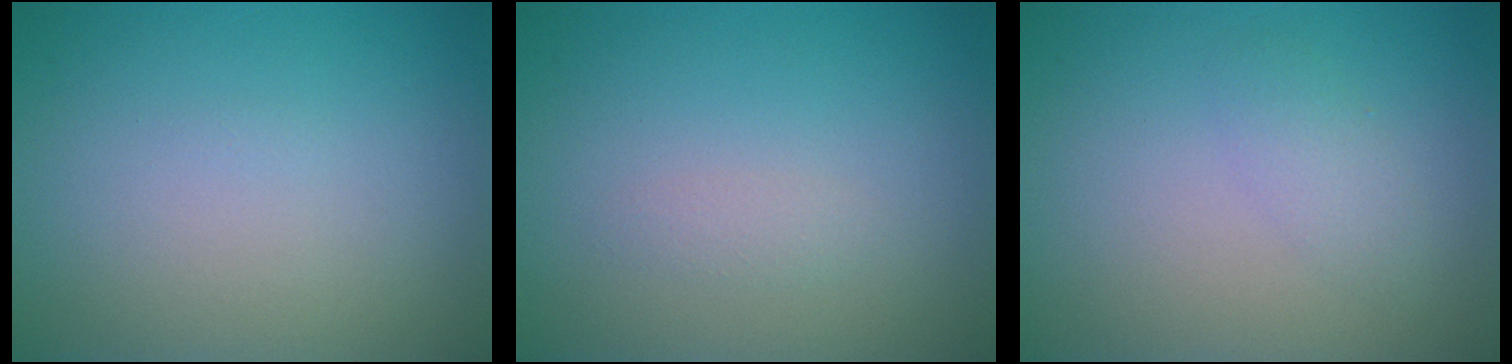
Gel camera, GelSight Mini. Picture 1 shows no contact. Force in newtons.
{"total": 0.8, "press": 0.8, "slide": 0.0}
{"total": 1.5, "press": 1.5, "slide": 0.1}